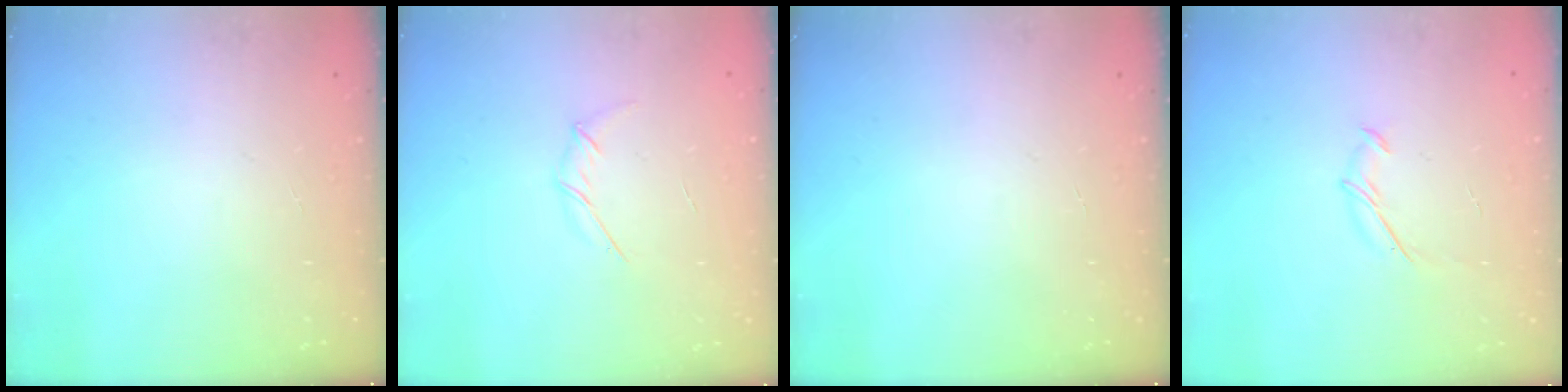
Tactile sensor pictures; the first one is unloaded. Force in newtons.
{"total": 4.1, "press": 3.9, "slide": 1.1}
{"total": 0.0}
{"total": 6.2, "press": 6.1, "slide": 1.0}